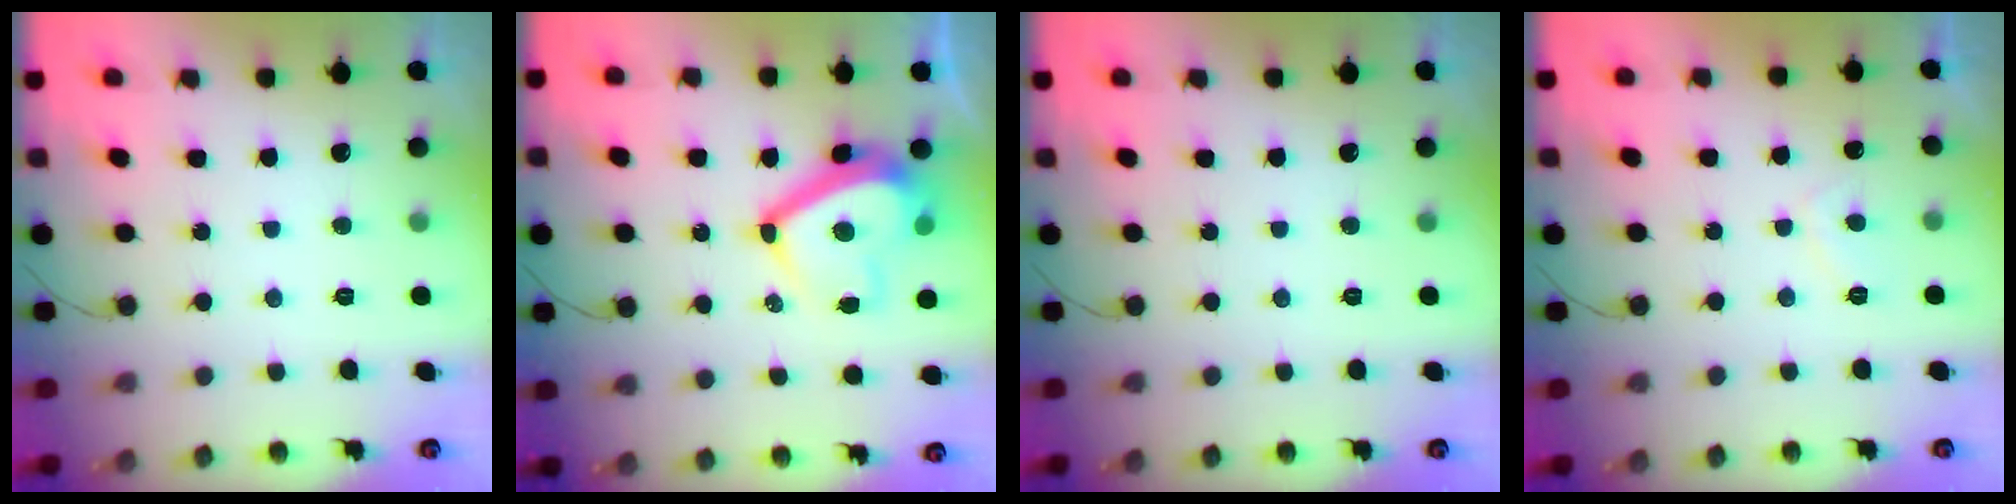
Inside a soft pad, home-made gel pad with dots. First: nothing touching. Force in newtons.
{"total": 12.7, "press": 12.7, "slide": 1.4}
{"total": 0.0}
{"total": 1.9, "press": 1.7, "slide": 0.8}